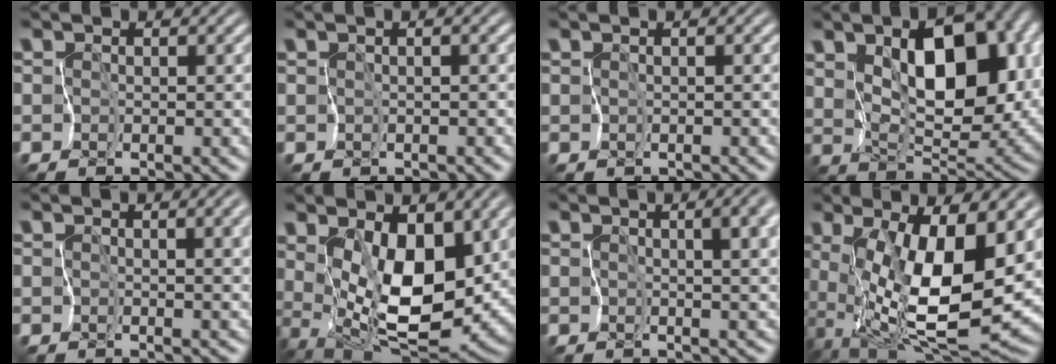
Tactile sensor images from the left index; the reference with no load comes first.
{"total": 0.0}
{"total": 0.0}
{"total": 9.8, "force": [2.9, 5.2, 7.8], "torque": [-0.125, -0.005, 0.058]}
{"total": 4.5, "force": [0.5, 2.4, 3.8], "torque": [-0.033, -0.005, 0.013]}
{"total": 9.1, "force": [2.3, 4.6, 7.4], "torque": [-0.139, -0.026, 0.062]}
{"total": 6.6, "force": [1.2, 3.0, 5.7], "torque": [-0.061, 0.008, 0.019]}
{"total": 12.0, "force": [1.5, 3.9, 11.2], "torque": [-0.188, -0.024, 0.036]}